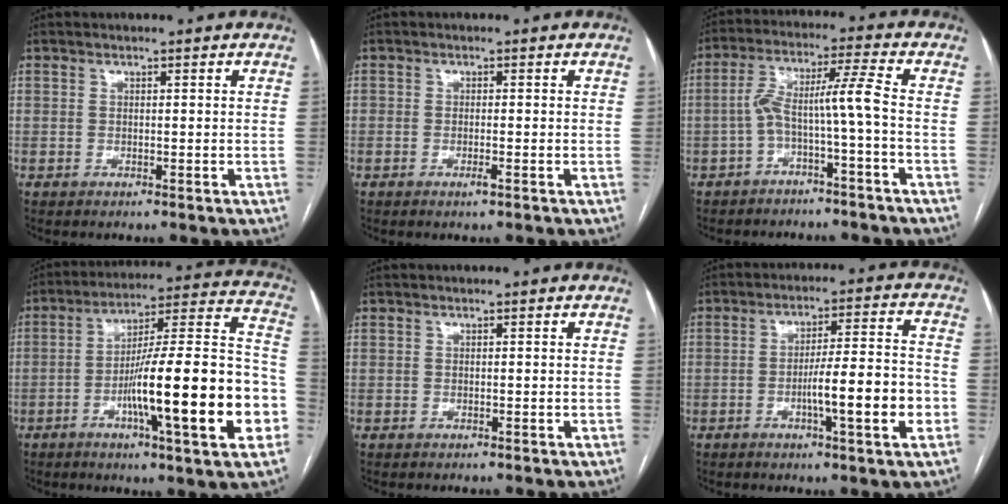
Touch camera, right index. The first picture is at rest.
{"total": 0.8, "force": [-0.4, 0.0, 0.7], "torque": [-0.013, 0.001, -0.005]}
{"total": 7.1, "force": [-2.3, -0.9, 6.7], "torque": [-0.124, 0.037, -0.036]}
{"total": 23.1, "force": [-6.8, 1.7, 22.0], "torque": [-0.283, 0.009, -0.101]}
{"total": 0.0}
{"total": 10.8, "force": [-3.2, 0.4, 10.3], "torque": [-0.159, 0.007, -0.048]}